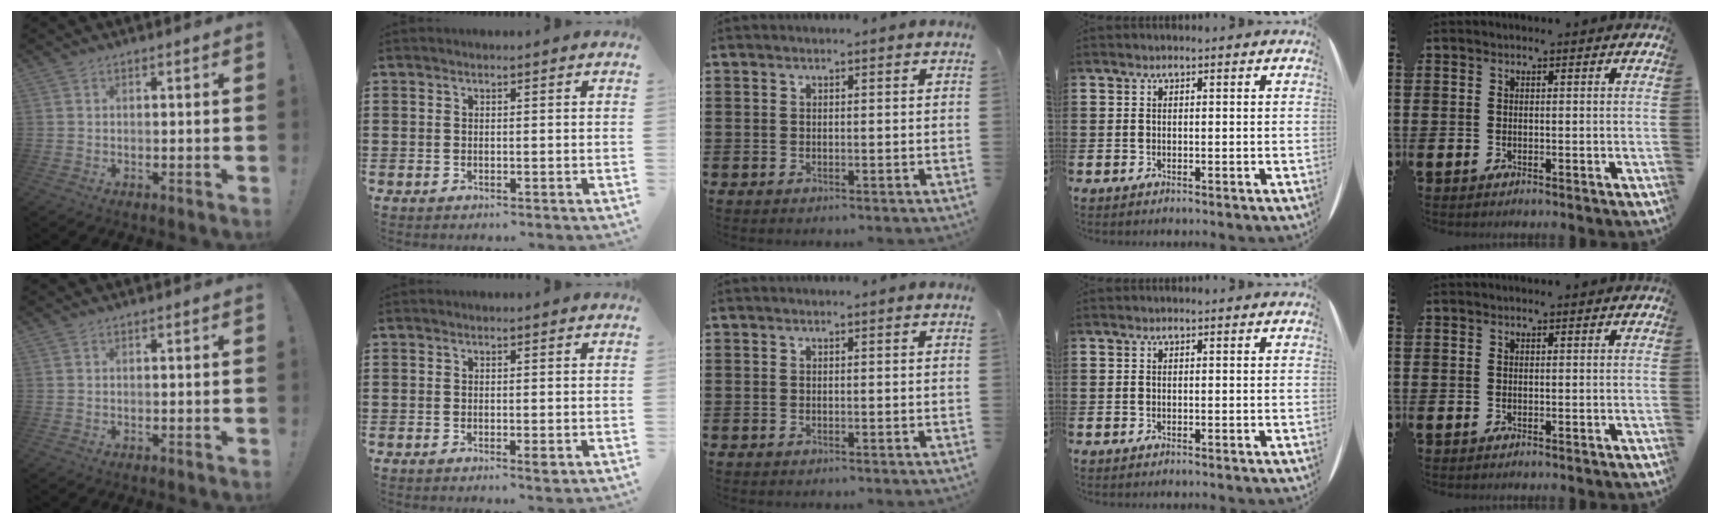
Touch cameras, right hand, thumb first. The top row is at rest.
{"index": {"total": 1.2, "force": [-0.3, 0.2, 1.1], "torque": [-0.028, -0.008, -0.006]}}